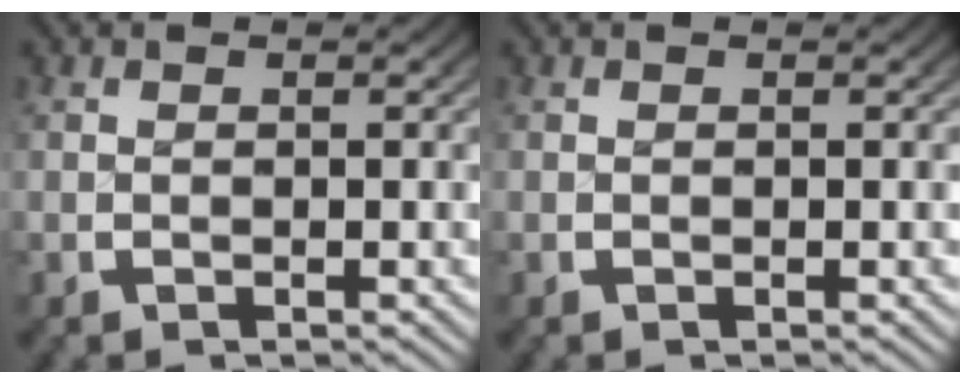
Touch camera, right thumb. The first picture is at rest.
{"total": 0.0}